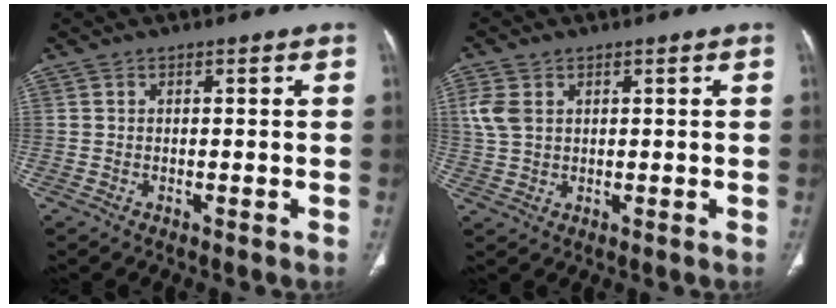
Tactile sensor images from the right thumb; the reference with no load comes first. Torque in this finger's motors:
{"motor_torque": [0.12, 0.03, -1.16, -1.13, 0.01]}